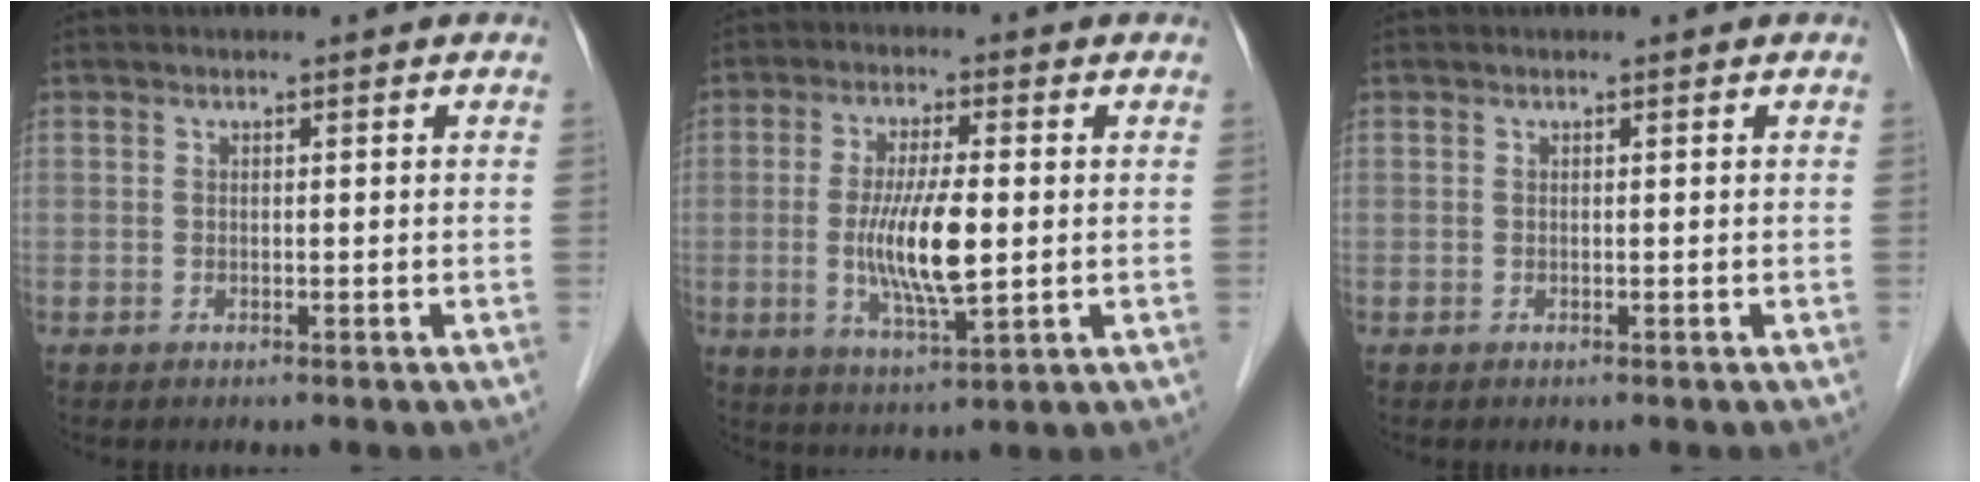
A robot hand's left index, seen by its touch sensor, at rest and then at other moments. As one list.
[{"total": 9.1, "force": [-0.6, 1.5, 8.9], "torque": [-0.178, -0.015, -0.011]}, {"total": 0.0}]